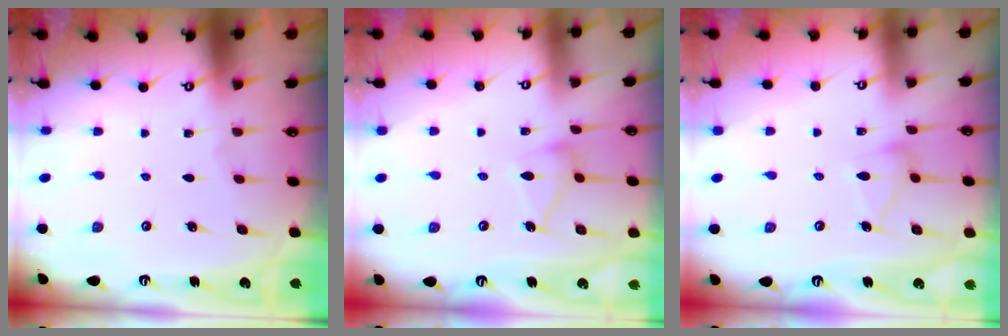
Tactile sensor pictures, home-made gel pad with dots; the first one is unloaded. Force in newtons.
{"total": 10.8, "press": 10.8, "slide": 0.4}
{"total": 9.7, "press": 9.7, "slide": 0.4}